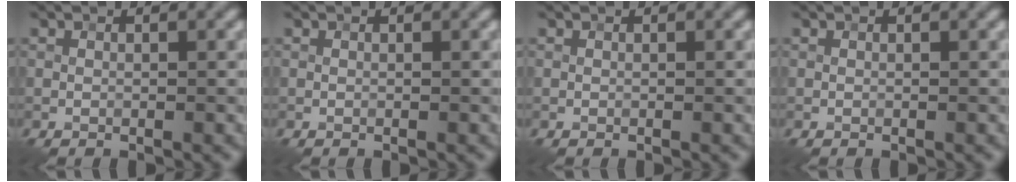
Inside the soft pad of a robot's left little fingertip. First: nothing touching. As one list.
[{"total": 0.0}, {"total": 0.0}, {"total": 0.0}]